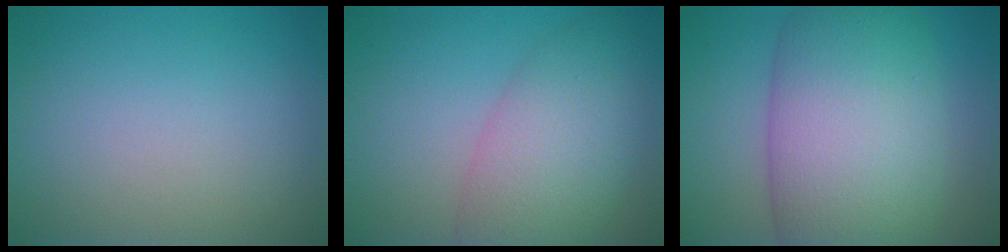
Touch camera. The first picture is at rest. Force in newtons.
{"total": 6.8, "press": 6.7, "slide": 0.5}
{"total": 13.1, "press": 13.1, "slide": 0.2}